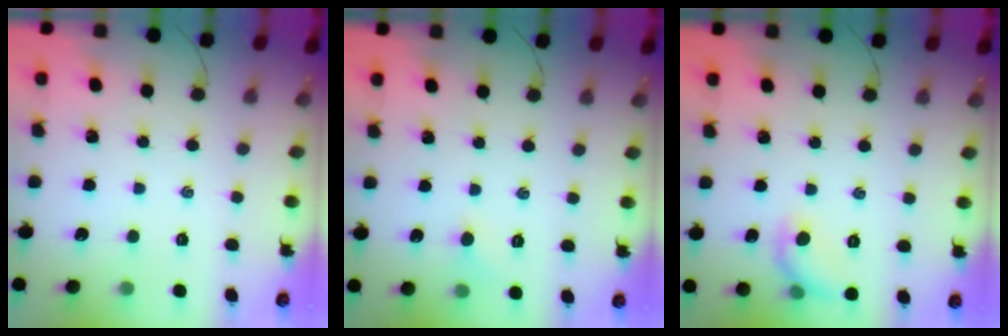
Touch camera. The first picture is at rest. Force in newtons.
{"total": 3.8, "press": 3.6, "slide": 1.2}
{"total": 7.2, "press": 7.1, "slide": 1.5}